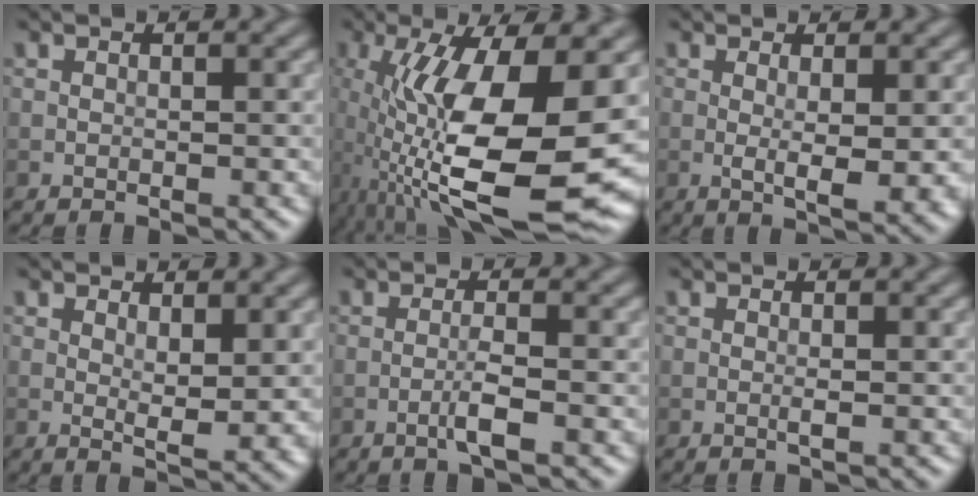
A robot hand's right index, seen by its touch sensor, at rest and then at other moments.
{"total": 14.9, "force": [-3.0, 5.2, 13.6], "torque": [-0.241, -0.015, -0.050]}
{"total": 3.7, "force": [0.1, 0.6, 3.6], "torque": [-0.061, -0.009, 0.007]}
{"total": 3.4, "force": [1.2, 1.0, 3.0], "torque": [-0.049, -0.009, 0.024]}
{"total": 2.1, "force": [-0.9, 0.0, 1.9], "torque": [-0.036, 0.005, -0.020]}
{"total": 0.6, "force": [-0.1, 0.0, 0.6], "torque": [-0.014, -0.003, -0.002]}